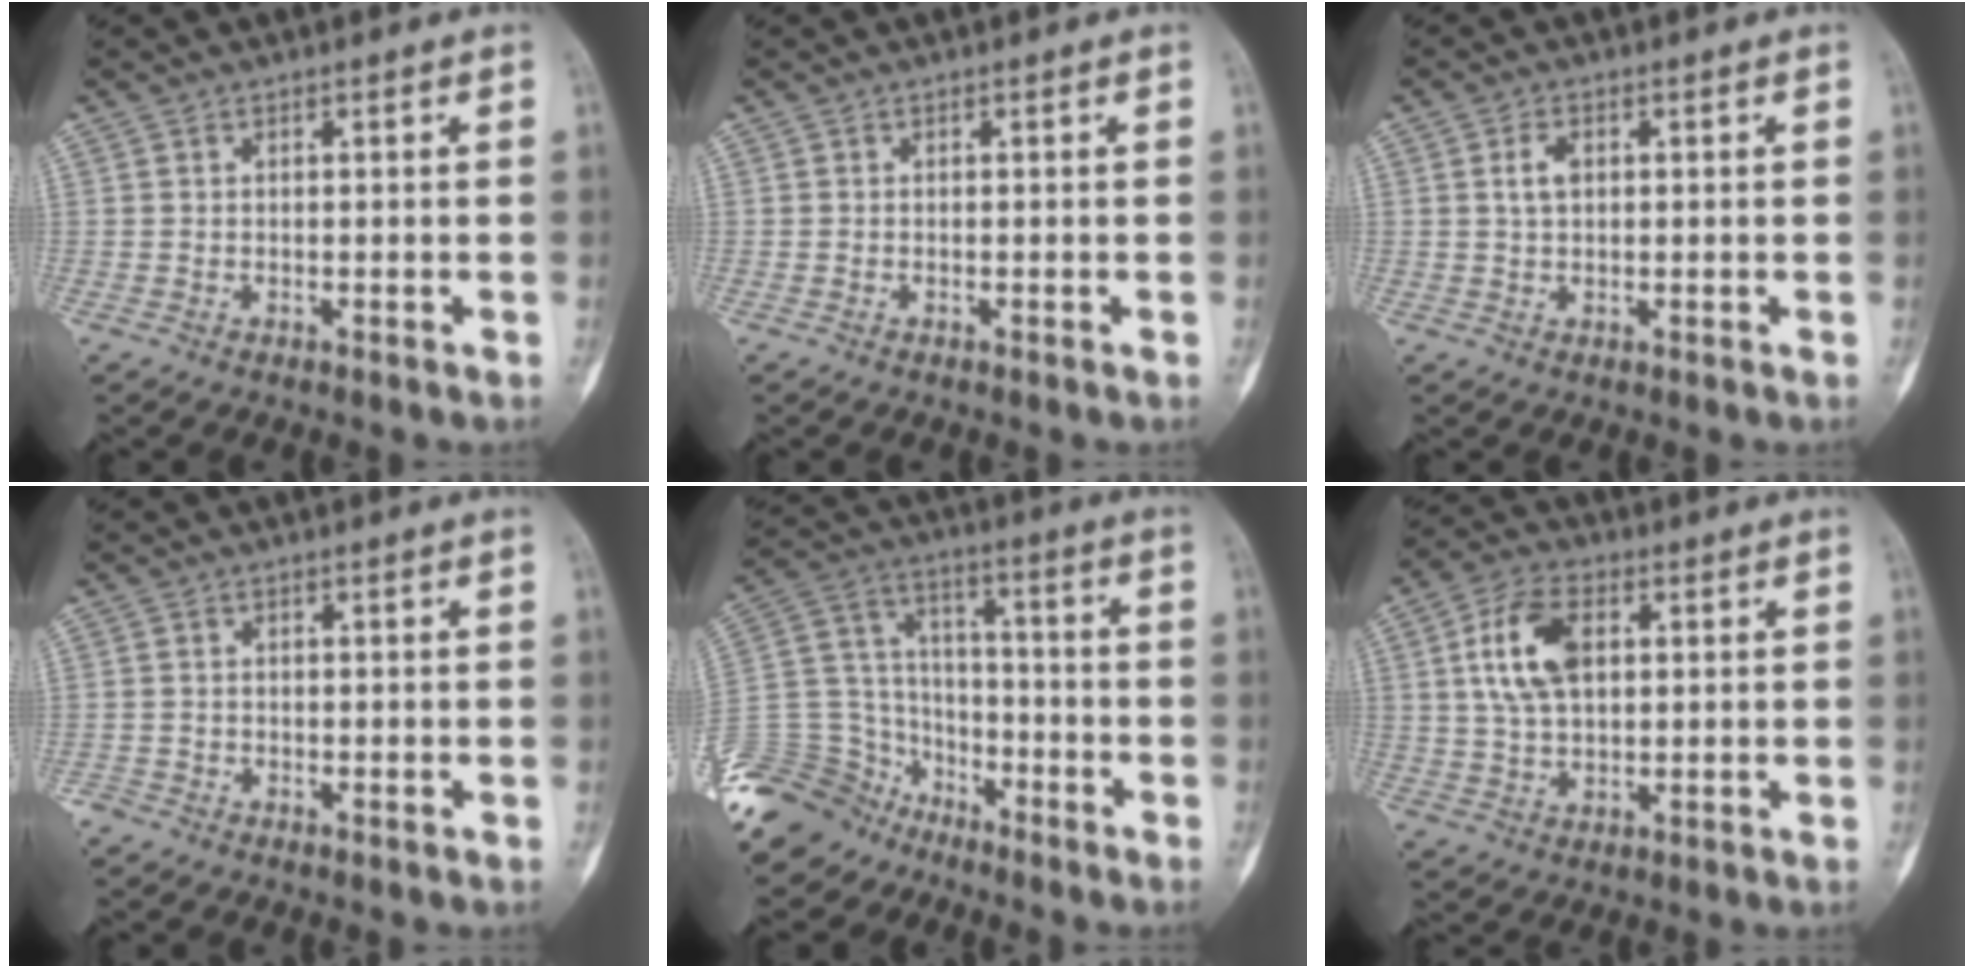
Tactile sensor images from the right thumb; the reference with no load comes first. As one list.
[{"total": 0.0}, {"total": 3.0, "force": [0.7, 1.9, 2.2], "torque": [-0.039, 0.004, 0.013]}, {"total": 1.3, "force": [-1.1, 0.7, -0.1], "torque": [0.005, 0.002, -0.026]}, {"total": 17.5, "force": [-13.2, 11.0, 3.2], "torque": [-0.060, 0.093, -0.245]}, {"total": 11.2, "force": [2.5, 6.8, 8.6], "torque": [-0.157, 0.008, 0.044]}]